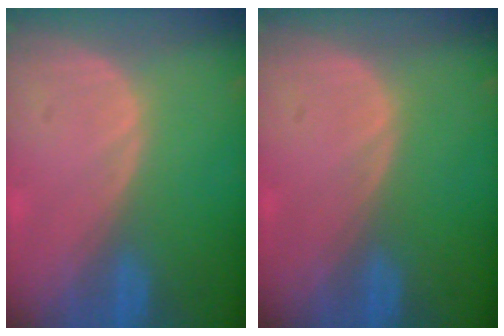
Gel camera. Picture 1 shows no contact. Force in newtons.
{"total": 0.0}